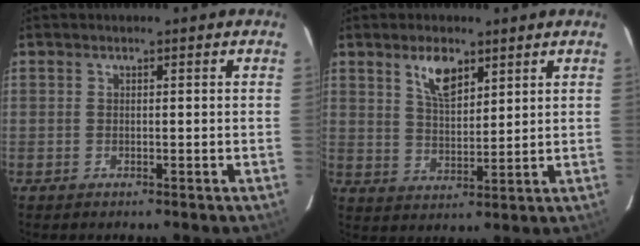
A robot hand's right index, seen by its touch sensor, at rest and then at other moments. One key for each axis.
{"total": 6.7, "fx": 4.1, "fy": 2.9, "fz": 4.5, "tx": -0.077, "ty": 0.004, "tz": 0.079}